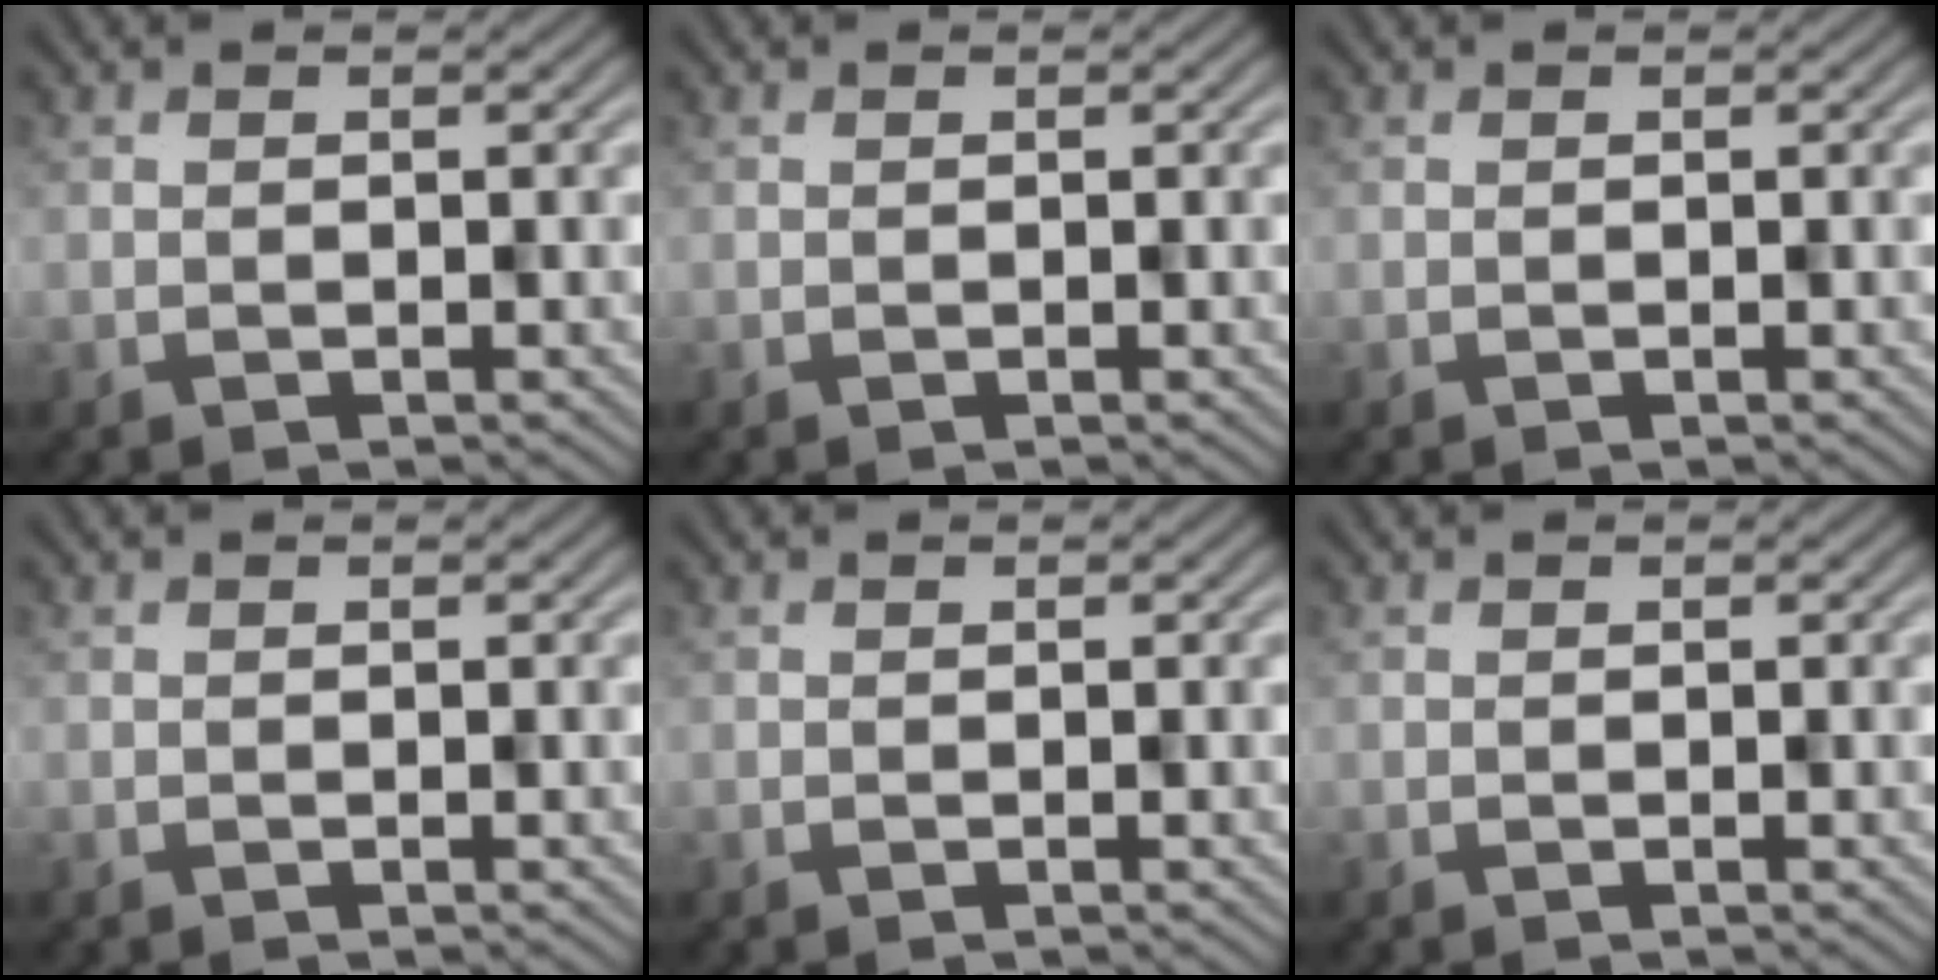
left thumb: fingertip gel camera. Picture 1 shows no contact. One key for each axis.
{"total": 0.0}
{"total": 0.0}
{"total": 0.0}
{"total": 0.0}
{"total": 0.0}